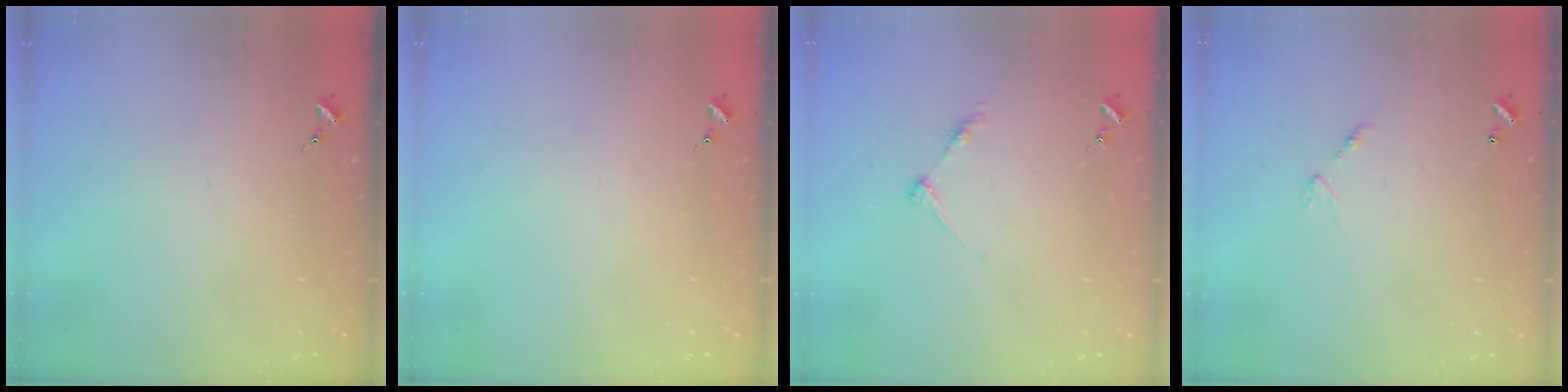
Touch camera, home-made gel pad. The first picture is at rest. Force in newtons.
{"total": 0.0}
{"total": 5.1, "press": 5.0, "slide": 0.8}
{"total": 5.8, "press": 5.8, "slide": 0.4}